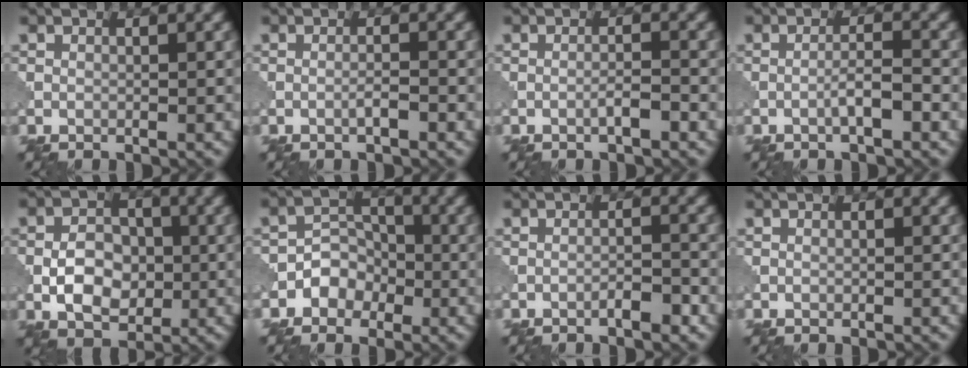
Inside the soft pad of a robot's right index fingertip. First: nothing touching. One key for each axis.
{"total": 1.1, "fx": -0.6, "fy": 0.1, "fz": 1.0, "tx": -0.016, "ty": 0.005, "tz": -0.013}
{"total": 1.5, "fx": -0.8, "fy": 0.1, "fz": 1.3, "tx": -0.022, "ty": 0.006, "tz": -0.017}
{"total": 2.2, "fx": -1.0, "fy": 0.2, "fz": 2.0, "tx": -0.035, "ty": 0.009, "tz": -0.020}
{"total": 4.8, "fx": -0.9, "fy": 3.3, "fz": 3.3, "tx": -0.051, "ty": 0.002, "tz": -0.019}
{"total": 2.8, "fx": -1.3, "fy": 2.3, "fz": 0.9, "tx": 0.003, "ty": 0.011, "tz": -0.031}
{"total": 1.7, "fx": -1.1, "fy": 0.2, "fz": 1.2, "tx": -0.016, "ty": 0.006, "tz": -0.021}
{"total": 0.0}